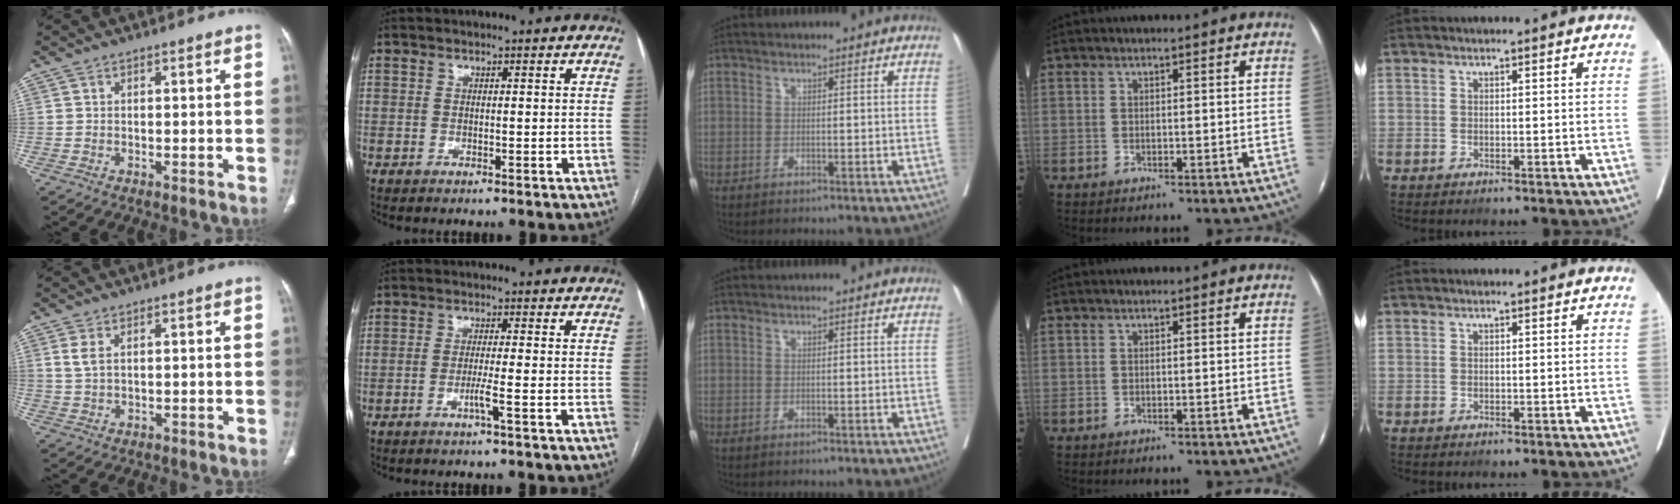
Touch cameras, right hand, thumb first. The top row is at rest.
{"thumb": {"total": 3.3, "force": [1.2, 1.8, 2.5], "torque": [-0.060, 0.004, 0.032]}, "index": {"total": 2.7, "force": [-1.4, -0.6, 2.3], "torque": [-0.045, -0.004, -0.028]}}